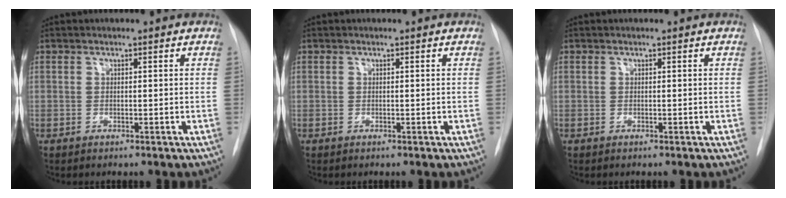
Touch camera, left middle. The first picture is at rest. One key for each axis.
{"total": 0.0}
{"total": 0.0}